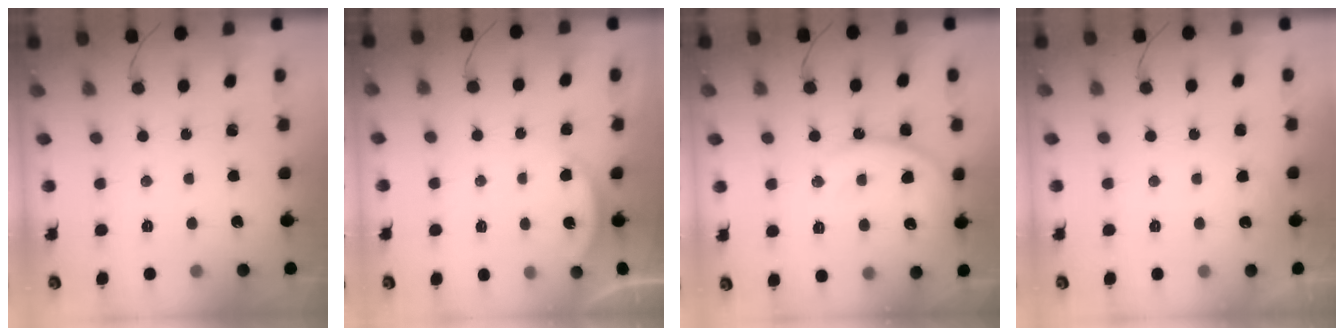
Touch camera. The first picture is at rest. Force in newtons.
{"total": 2.2, "press": 2.2, "slide": 0.5}
{"total": 13.6, "press": 13.6, "slide": 1.2}
{"total": 3.0, "press": 3.0, "slide": 0.0}